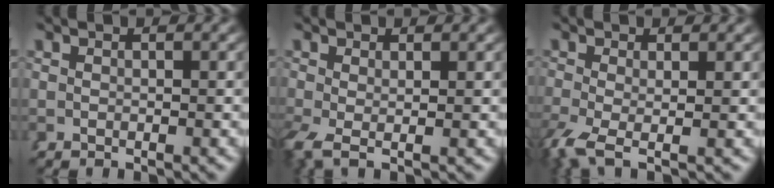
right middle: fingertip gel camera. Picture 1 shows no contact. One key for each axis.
{"total": 1.7, "fx": -0.5, "fy": 0.6, "fz": 1.5, "tx": -0.046, "ty": -0.019, "tz": 0.002}
{"total": 3.0, "fx": -1.7, "fy": 1.0, "fz": 2.3, "tx": -0.066, "ty": -0.029, "tz": -0.012}